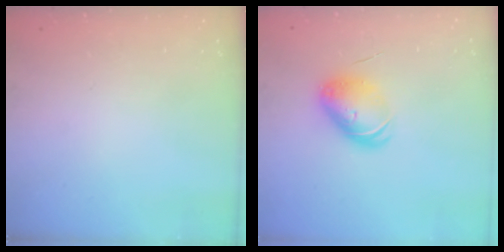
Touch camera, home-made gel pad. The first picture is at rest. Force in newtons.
{"total": 7.7, "press": 7.5, "slide": 1.6}